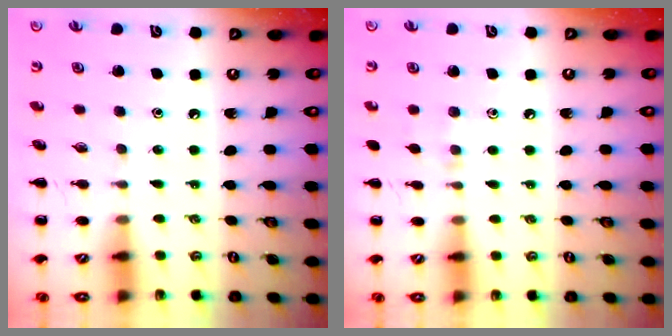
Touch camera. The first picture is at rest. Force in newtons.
{"total": 4.4, "press": 4.2, "slide": 1.5}